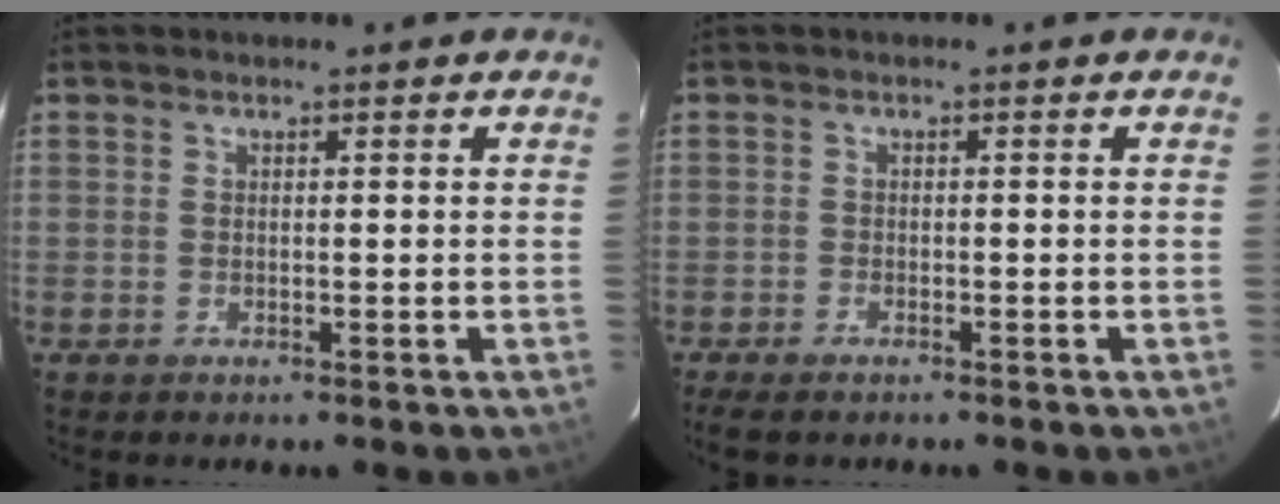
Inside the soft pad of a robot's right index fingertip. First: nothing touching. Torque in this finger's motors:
{"motor_torque": [0.09, -0.07, -0.04, 0.01]}